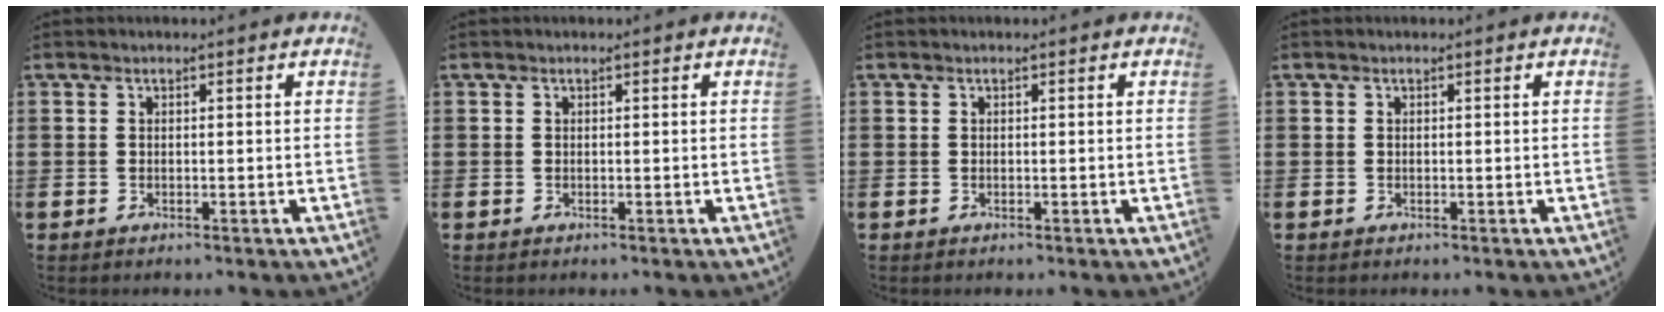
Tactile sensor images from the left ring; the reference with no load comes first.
{"total": 0.0}
{"total": 0.0}
{"total": 0.0}